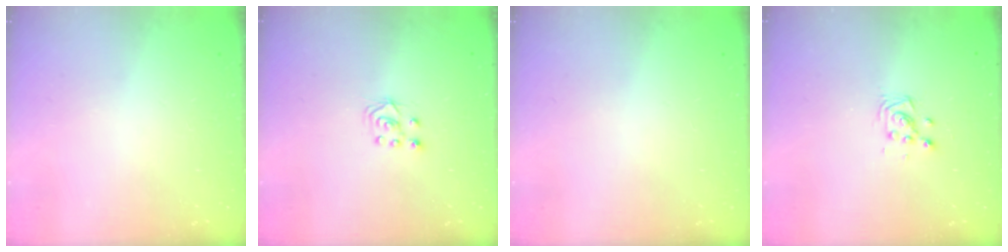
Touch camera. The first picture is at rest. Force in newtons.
{"total": 3.9, "press": 3.8, "slide": 0.7}
{"total": 0.0}
{"total": 4.0, "press": 4.0, "slide": 0.4}